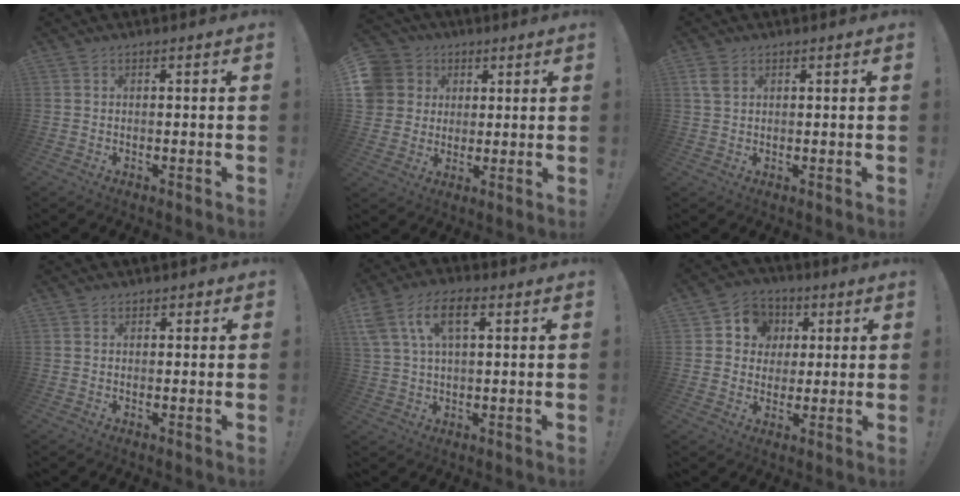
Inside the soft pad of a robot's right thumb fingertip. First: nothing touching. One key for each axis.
{"total": 11.1, "fx": 2.6, "fy": 10.2, "fz": 3.6, "tx": -0.052, "ty": -0.003, "tz": 0.059}
{"total": 3.5, "fx": 1.7, "fy": 2.0, "fz": 2.3, "tx": -0.040, "ty": -0.001, "tz": 0.033}
{"total": 0.7, "fx": 0.4, "fy": 0.5, "fz": 0.3, "tx": 0.006, "ty": -0.002, "tz": 0.005}
{"total": 10.4, "fx": 4.2, "fy": 5.5, "fz": 7.8, "tx": -0.139, "ty": 0.005, "tz": 0.077}
{"total": 8.5, "fx": 1.7, "fy": 7.9, "fz": 2.7, "tx": -0.037, "ty": -0.003, "tz": 0.038}